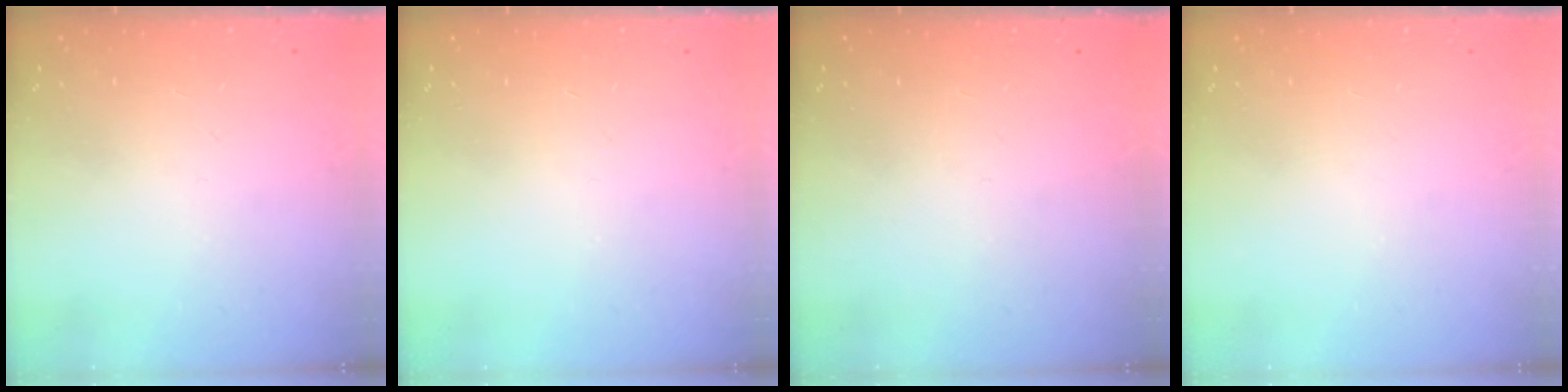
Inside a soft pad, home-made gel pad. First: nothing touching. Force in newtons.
{"total": 0.0}
{"total": 0.0}
{"total": 0.0}